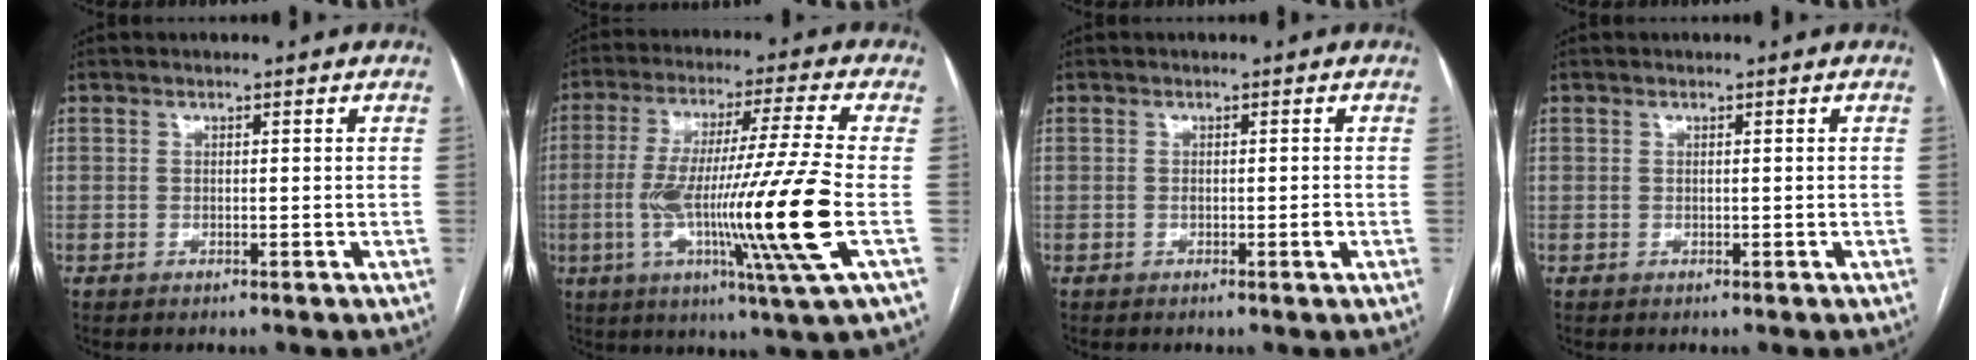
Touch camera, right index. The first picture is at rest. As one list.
[{"total": 18.2, "force": [-3.8, -2.1, 17.7], "torque": [-0.333, -0.021, -0.075]}, {"total": 1.2, "force": [-0.4, 0.0, 1.1], "torque": [-0.018, -0.001, -0.005]}, {"total": 0.0}]